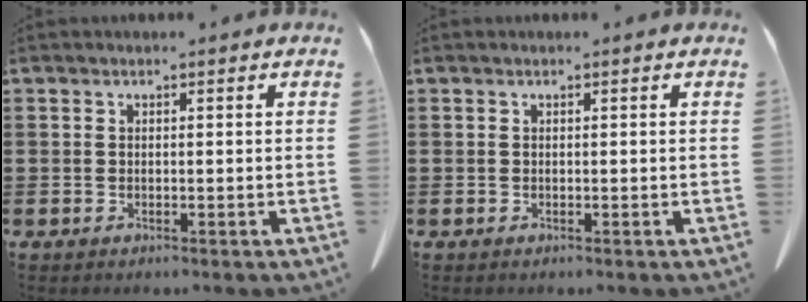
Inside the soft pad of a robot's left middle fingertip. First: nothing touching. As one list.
[{"total": 0.0}]